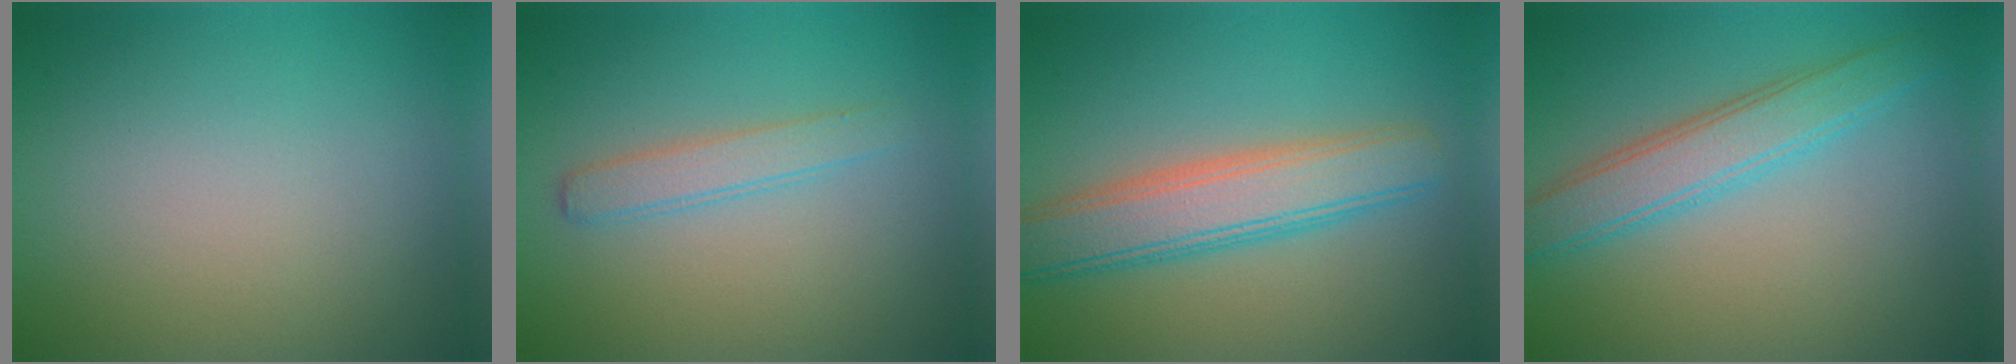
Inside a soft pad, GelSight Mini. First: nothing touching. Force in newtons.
{"total": 2.0, "press": 2.0, "slide": 0.0}
{"total": 5.6, "press": 5.6, "slide": 0.2}
{"total": 4.1, "press": 4.1, "slide": 0.2}